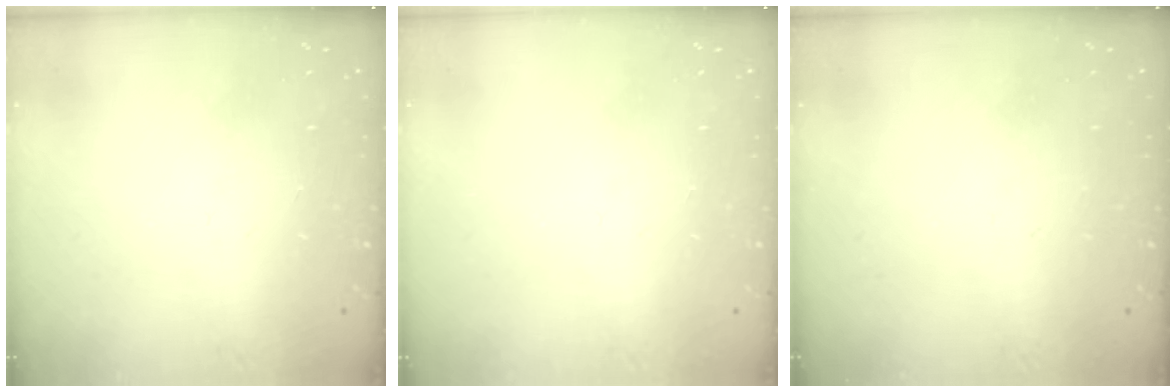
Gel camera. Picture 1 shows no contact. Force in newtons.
{"total": 0.0}
{"total": 0.0}